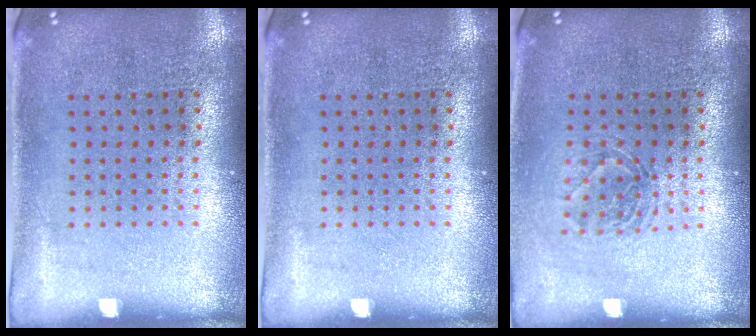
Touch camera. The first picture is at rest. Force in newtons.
{"total": 0.0}
{"total": 1.2, "press": 1.1, "slide": 0.6}